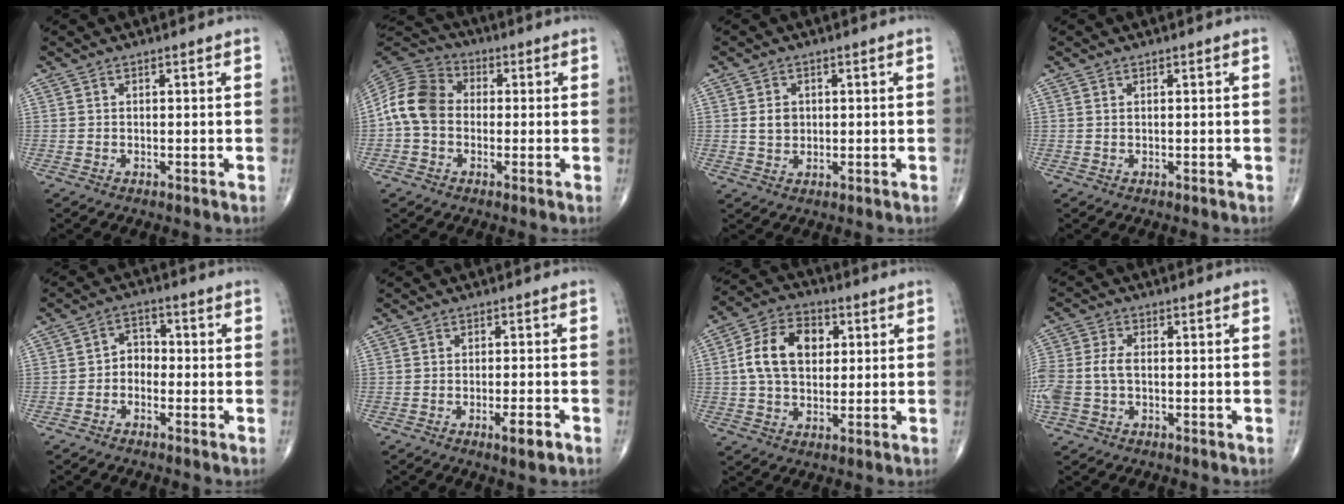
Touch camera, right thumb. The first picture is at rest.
{"total": 10.5, "force": [-0.6, 8.2, 6.4], "torque": [-0.117, 0.033, -0.026]}
{"total": 3.1, "force": [0.5, 2.5, 1.8], "torque": [-0.018, -0.002, 0.011]}
{"total": 0.0}
{"total": 3.9, "force": [-1.3, 3.1, 2.1], "torque": [-0.008, 0.024, -0.038]}
{"total": 3.8, "force": [-1.9, 0.8, 3.2], "torque": [-0.052, 0.002, -0.030]}
{"total": 12.3, "force": [2.0, 8.4, 8.7], "torque": [-0.136, 0.011, 0.029]}
{"total": 8.5, "force": [-1.0, 5.5, 6.4], "torque": [-0.164, 0.017, -0.021]}